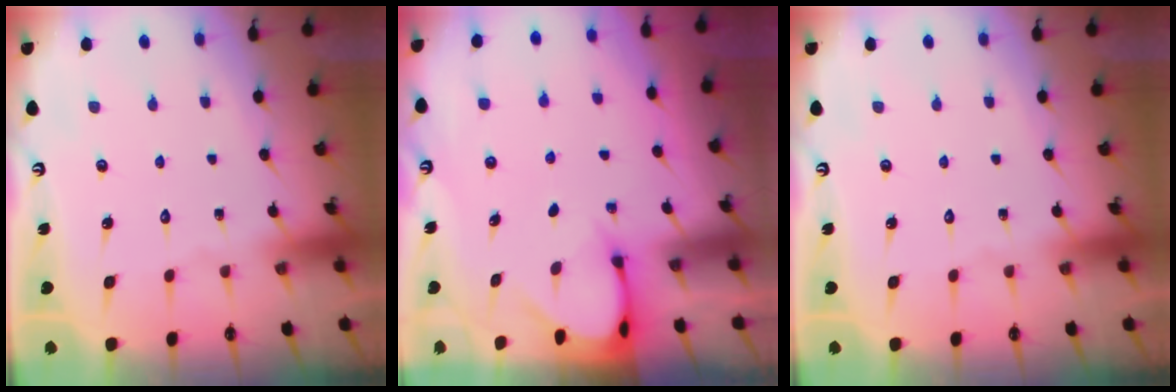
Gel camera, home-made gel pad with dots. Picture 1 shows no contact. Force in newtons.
{"total": 3.0, "press": 3.0, "slide": 0.2}
{"total": 0.0}